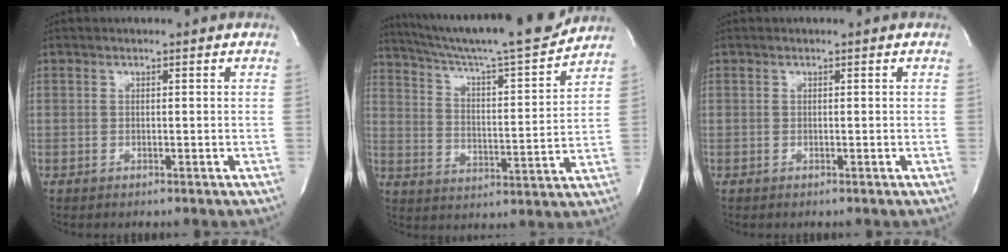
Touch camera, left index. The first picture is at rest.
{"total": 20.6, "force": [18.7, 0.1, 8.8], "torque": [-0.150, -0.023, 0.279]}
{"total": 0.0}